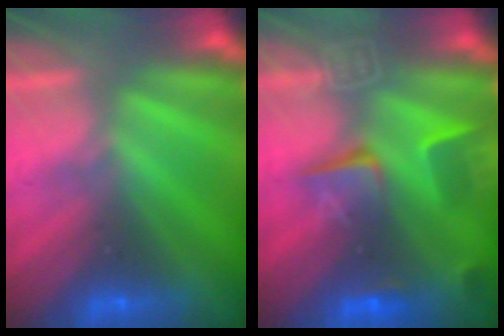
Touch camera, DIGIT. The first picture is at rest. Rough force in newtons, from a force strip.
{"total": 7.5}